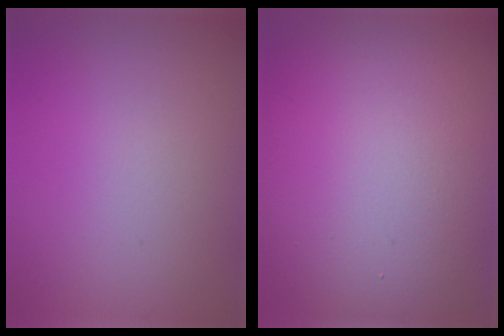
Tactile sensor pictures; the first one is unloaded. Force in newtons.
{"total": 17.2, "press": 17.2, "slide": 1.3}